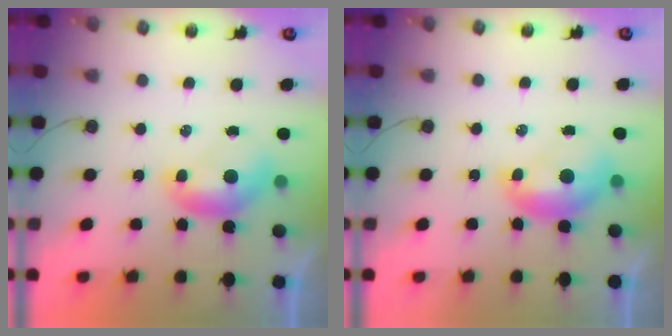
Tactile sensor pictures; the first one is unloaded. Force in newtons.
{"total": 1.6, "press": 1.6, "slide": 0.4}